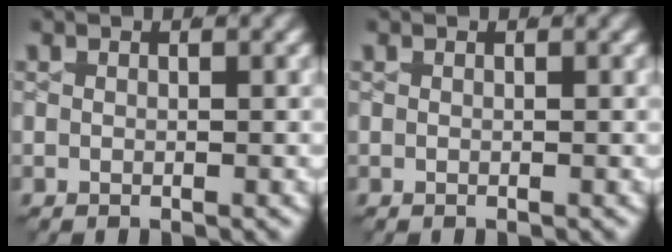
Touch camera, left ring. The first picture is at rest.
{"total": 0.0}